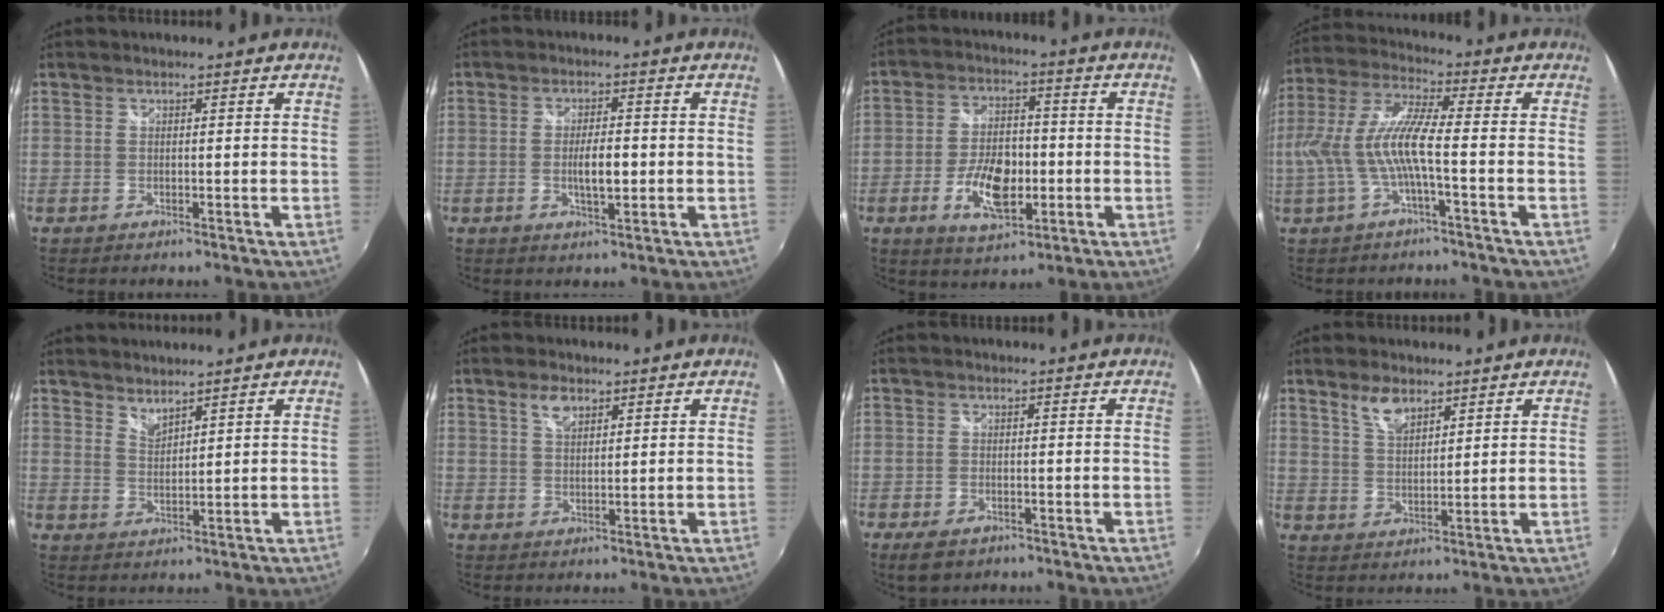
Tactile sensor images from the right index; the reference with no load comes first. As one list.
[{"total": 4.9, "force": [-0.7, 1.6, 4.6], "torque": [-0.084, -0.003, -0.010]}, {"total": 10.9, "force": [-3.2, 5.7, 8.7], "torque": [-0.167, 0.003, -0.049]}, {"total": 10.4, "force": [-2.2, 1.0, 10.1], "torque": [-0.200, -0.001, -0.035]}, {"total": 2.9, "force": [2.7, 0.4, 0.8], "torque": [-0.011, -0.002, 0.048]}, {"total": 3.4, "force": [2.0, 1.7, 2.1], "torque": [-0.036, 0.004, 0.036]}, {"total": 4.8, "force": [-3.1, 2.6, 2.5], "torque": [-0.064, -0.013, -0.052]}, {"total": 5.1, "force": [3.6, 2.2, 2.9], "torque": [-0.050, 0.003, 0.069]}]